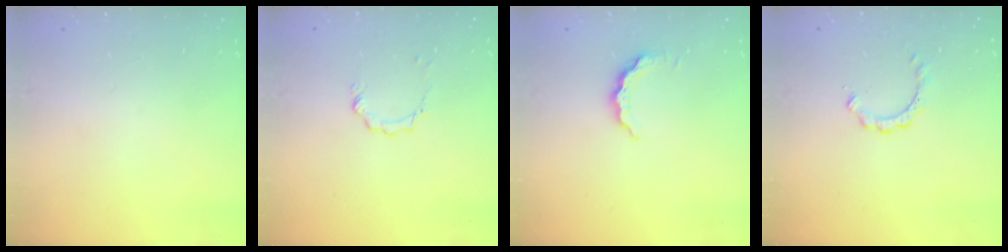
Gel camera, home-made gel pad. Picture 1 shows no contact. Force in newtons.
{"total": 2.3, "press": 2.3, "slide": 0.3}
{"total": 6.4, "press": 6.4, "slide": 0.6}
{"total": 3.8, "press": 3.8, "slide": 0.1}